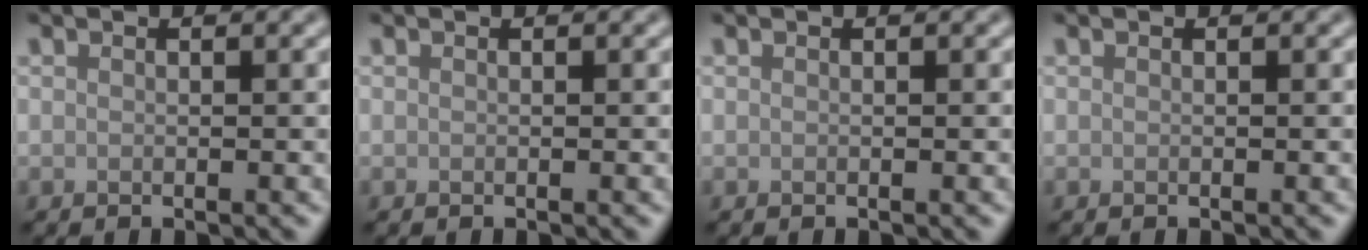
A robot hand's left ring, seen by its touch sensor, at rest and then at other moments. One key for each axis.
{"total": 0.0}
{"total": 0.0}
{"total": 0.0}